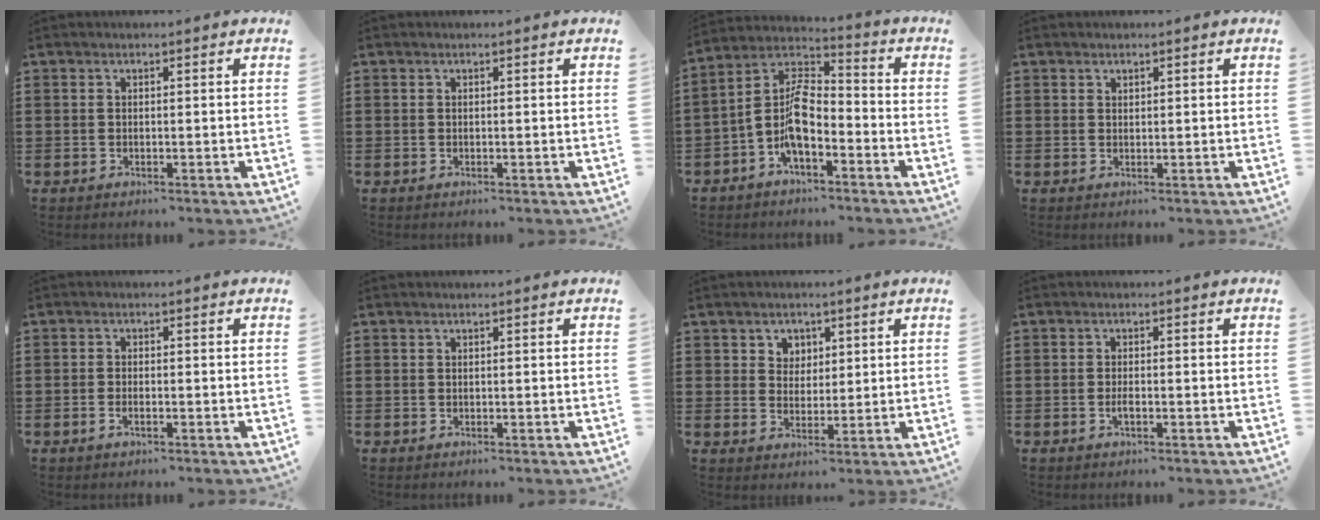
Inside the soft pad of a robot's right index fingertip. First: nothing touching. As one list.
[{"total": 0.0}, {"total": 8.6, "force": [-3.9, 3.7, 6.7], "torque": [-0.167, -0.015, -0.083]}, {"total": 0.8, "force": [0.6, 0.4, 0.1], "torque": [-0.003, 0.001, 0.013]}, {"total": 1.0, "force": [-0.5, 0.3, 0.8], "torque": [-0.017, -0.005, -0.008]}, {"total": 0.0}, {"total": 3.3, "force": [1.7, 2.8, 0.3], "torque": [-0.021, 0.012, 0.030]}, {"total": 1.3, "force": [-0.4, 0.1, 1.3], "torque": [-0.026, -0.006, -0.006]}]